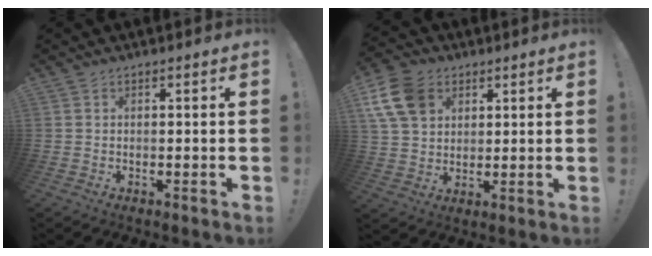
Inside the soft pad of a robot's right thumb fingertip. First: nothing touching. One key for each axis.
{"total": 13.3, "fx": 5.6, "fy": 9.9, "fz": 6.9, "tx": -0.126, "ty": -0.018, "tz": 0.113}